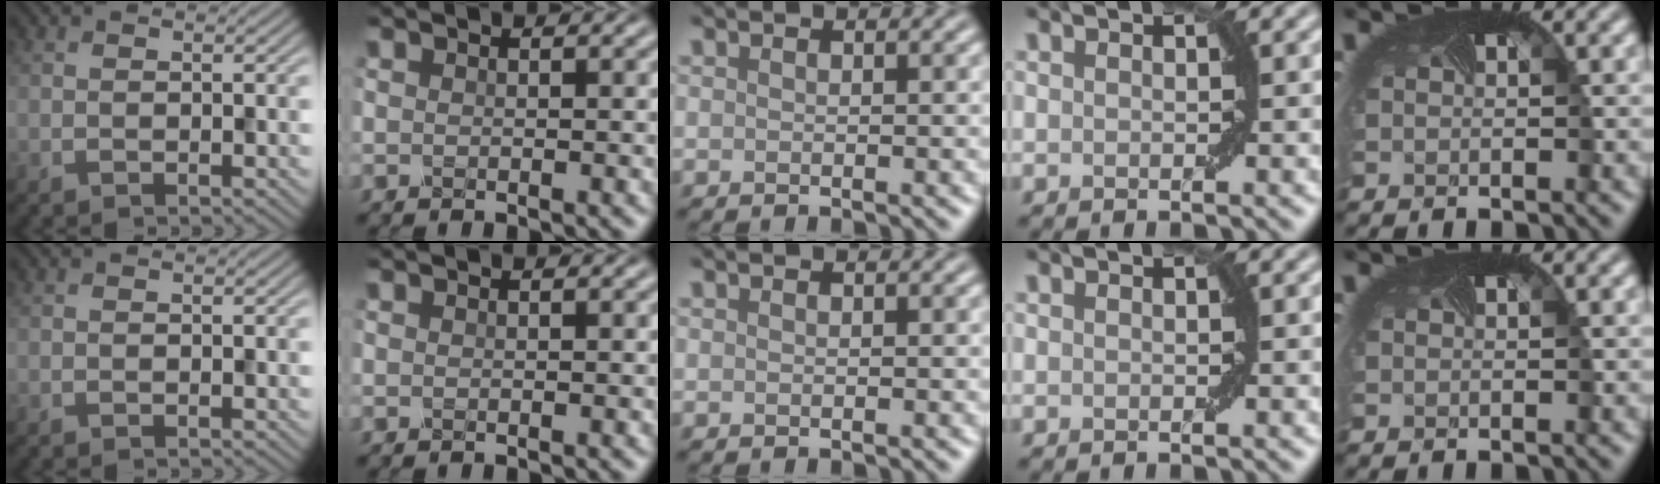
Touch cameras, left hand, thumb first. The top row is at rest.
{}